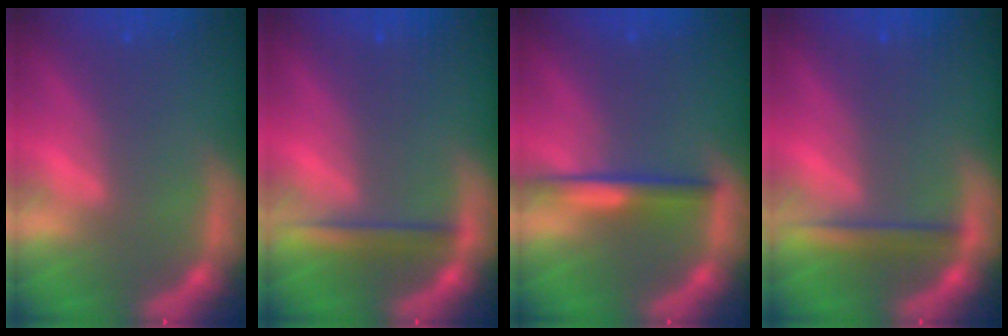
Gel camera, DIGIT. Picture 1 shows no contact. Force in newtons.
{"total": 2.5}
{"total": 3.0}
{"total": 2.5}